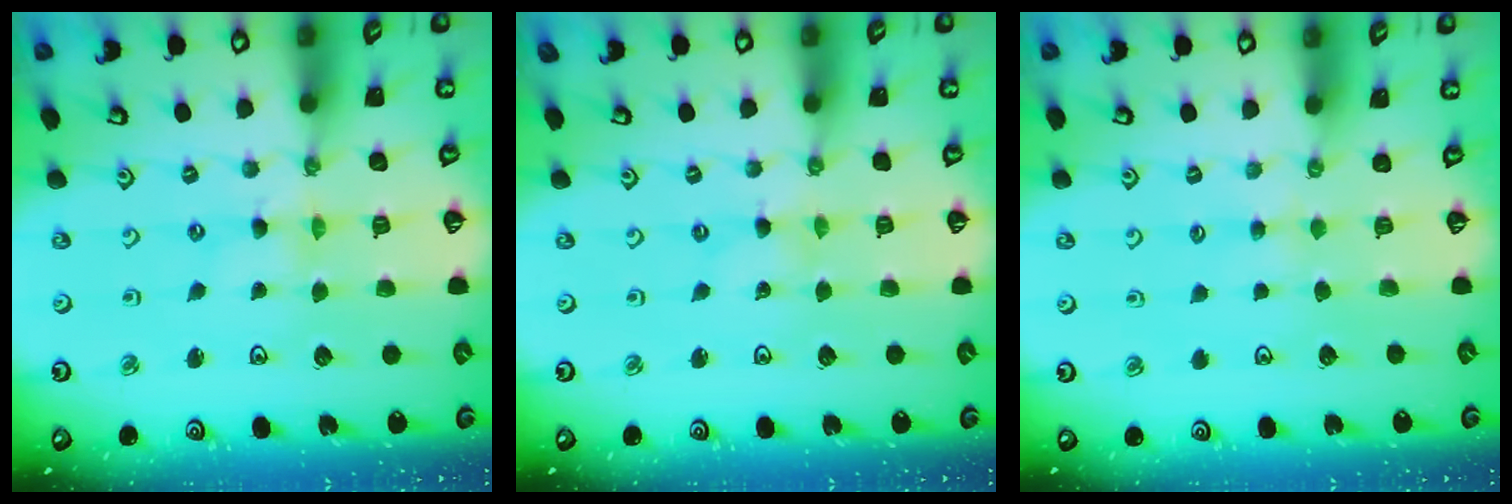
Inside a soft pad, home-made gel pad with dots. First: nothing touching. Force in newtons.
{"total": 0.0}
{"total": 2.8, "press": 2.8, "slide": 0.3}